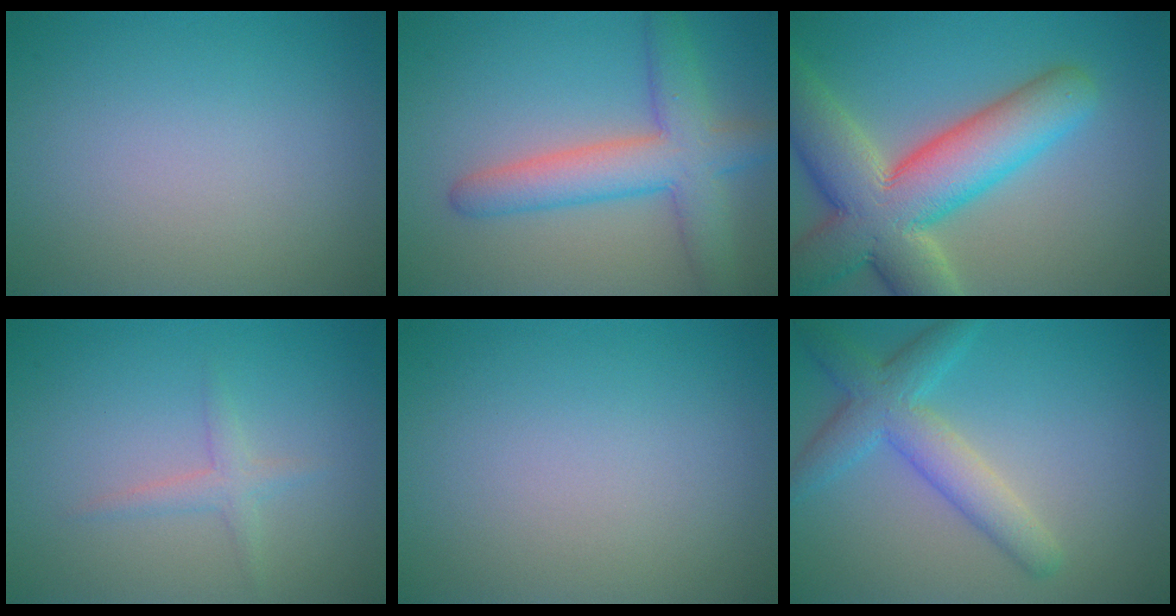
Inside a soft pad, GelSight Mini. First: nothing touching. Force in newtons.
{"total": 6.2, "press": 6.2, "slide": 0.3}
{"total": 11.4, "press": 11.4, "slide": 1.1}
{"total": 1.5, "press": 1.5, "slide": 0.1}
{"total": 0.0}
{"total": 4.5, "press": 4.5, "slide": 0.3}